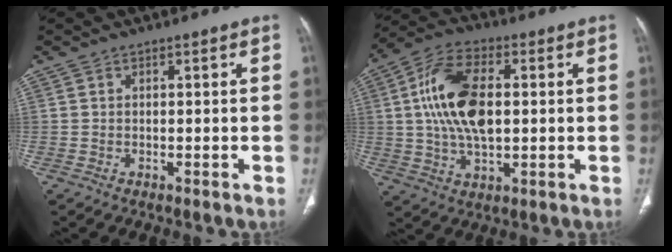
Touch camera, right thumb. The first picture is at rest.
{"total": 15.2, "force": [1.7, 8.0, 12.8], "torque": [-0.248, 0.012, 0.031]}